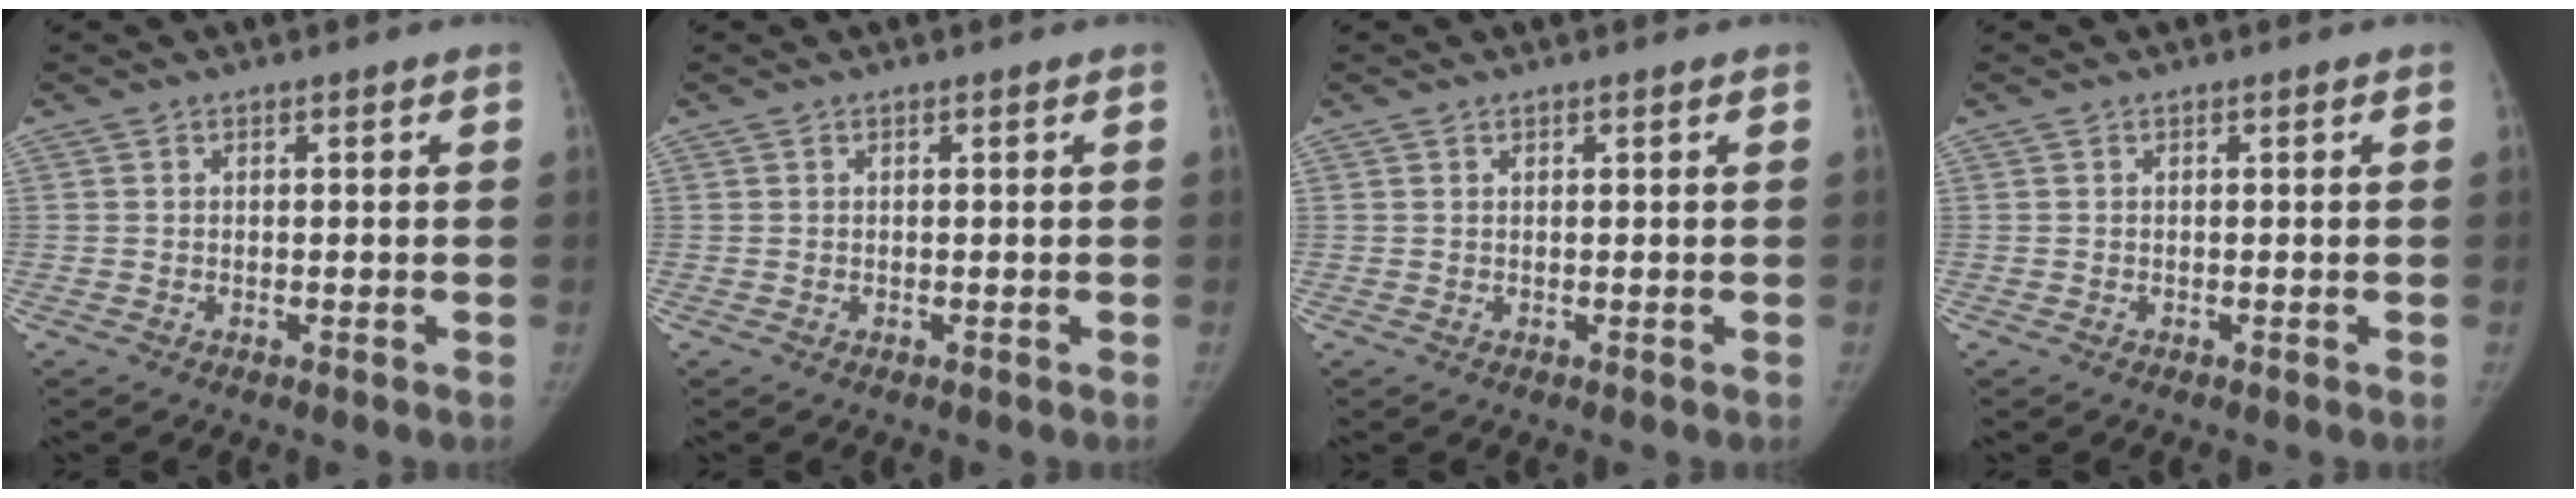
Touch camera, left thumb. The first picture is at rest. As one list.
[{"total": 0.0}, {"total": 0.0}, {"total": 0.0}]